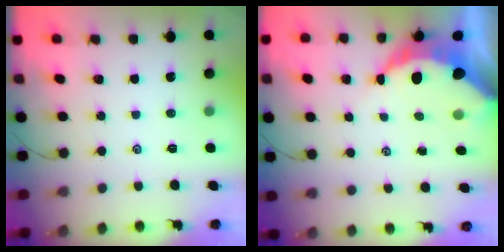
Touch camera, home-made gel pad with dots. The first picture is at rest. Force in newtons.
{"total": 9.6, "press": 9.5, "slide": 0.8}